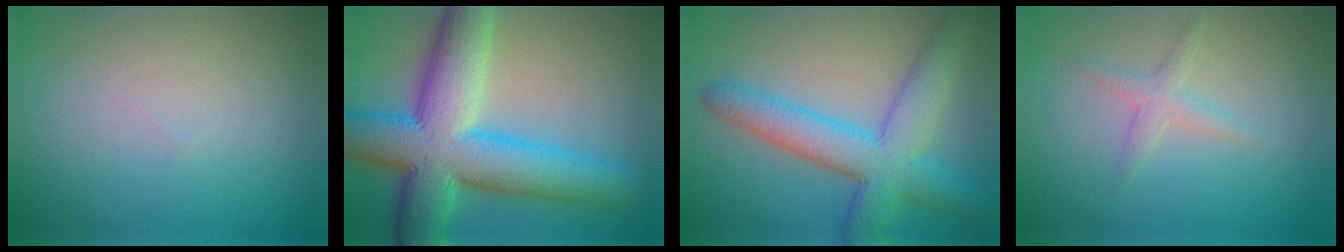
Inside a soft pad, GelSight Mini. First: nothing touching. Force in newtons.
{"total": 12.9, "press": 12.9, "slide": 0.3}
{"total": 7.3, "press": 7.3, "slide": 0.1}
{"total": 1.6, "press": 1.6, "slide": 0.0}